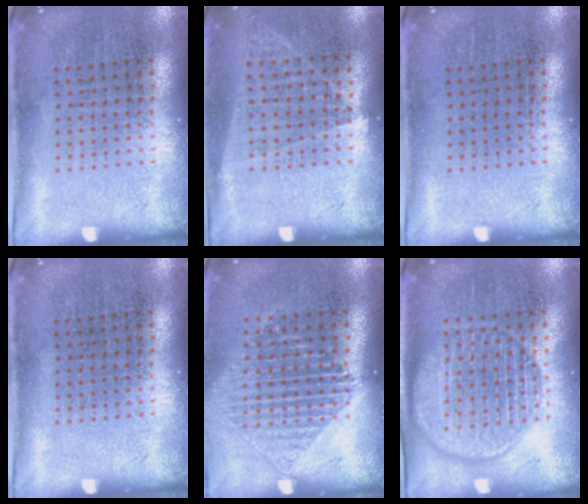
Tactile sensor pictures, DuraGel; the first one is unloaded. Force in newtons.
{"total": 1.0, "press": 0.9, "slide": 0.5}
{"total": 0.0}
{"total": 0.0}
{"total": 1.2, "press": 1.2, "slide": 0.4}
{"total": 3.0, "press": 3.0, "slide": 0.3}